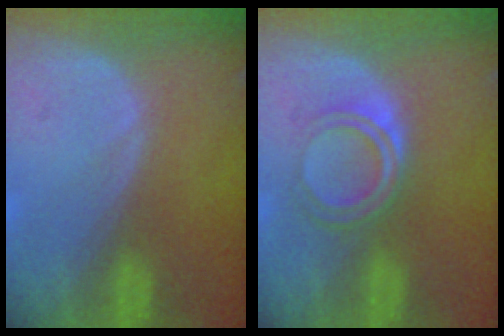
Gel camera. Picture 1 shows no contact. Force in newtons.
{"total": 4.2, "press": 4.1, "slide": 1.0}